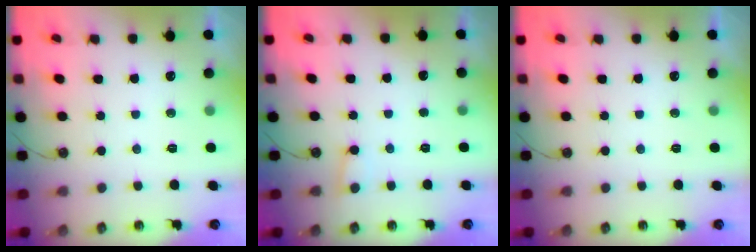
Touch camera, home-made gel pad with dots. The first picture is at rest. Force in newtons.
{"total": 3.9, "press": 3.9, "slide": 0.4}
{"total": 0.0}